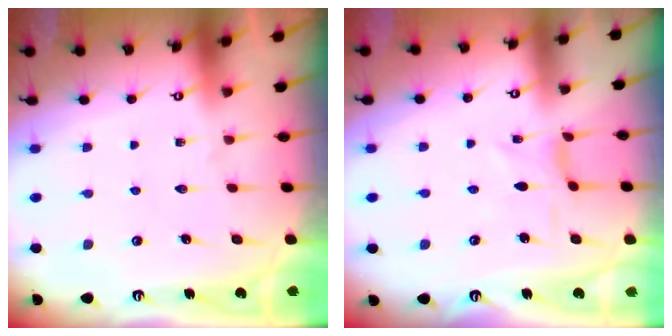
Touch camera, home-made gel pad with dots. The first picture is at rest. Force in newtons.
{"total": 1.2, "press": 1.1, "slide": 0.4}